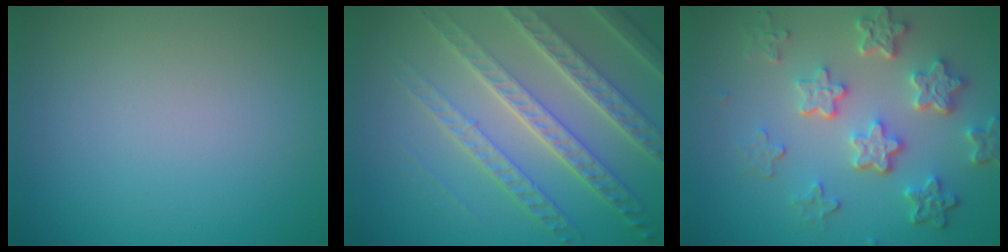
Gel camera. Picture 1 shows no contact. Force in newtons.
{"total": 8.0, "press": 5.4, "slide": 5.9}
{"total": 5.8, "press": 4.3, "slide": 3.8}